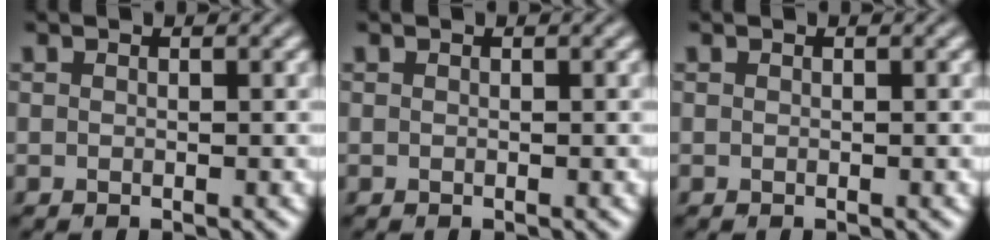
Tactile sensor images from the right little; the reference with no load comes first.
{"total": 0.0}
{"total": 0.0}